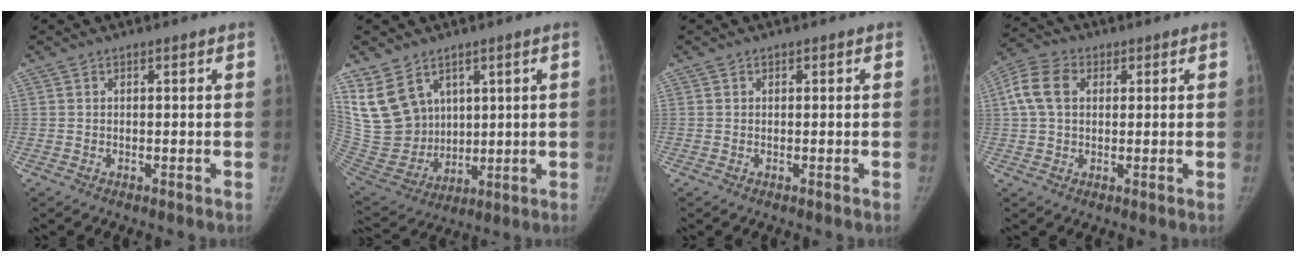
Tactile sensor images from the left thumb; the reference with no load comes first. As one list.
[{"total": 14.4, "force": [7.2, 10.8, 6.3], "torque": [-0.099, -0.022, 0.167]}, {"total": 0.0}, {"total": 8.2, "force": [1.9, 5.9, 5.4], "torque": [-0.107, 0.016, 0.031]}]